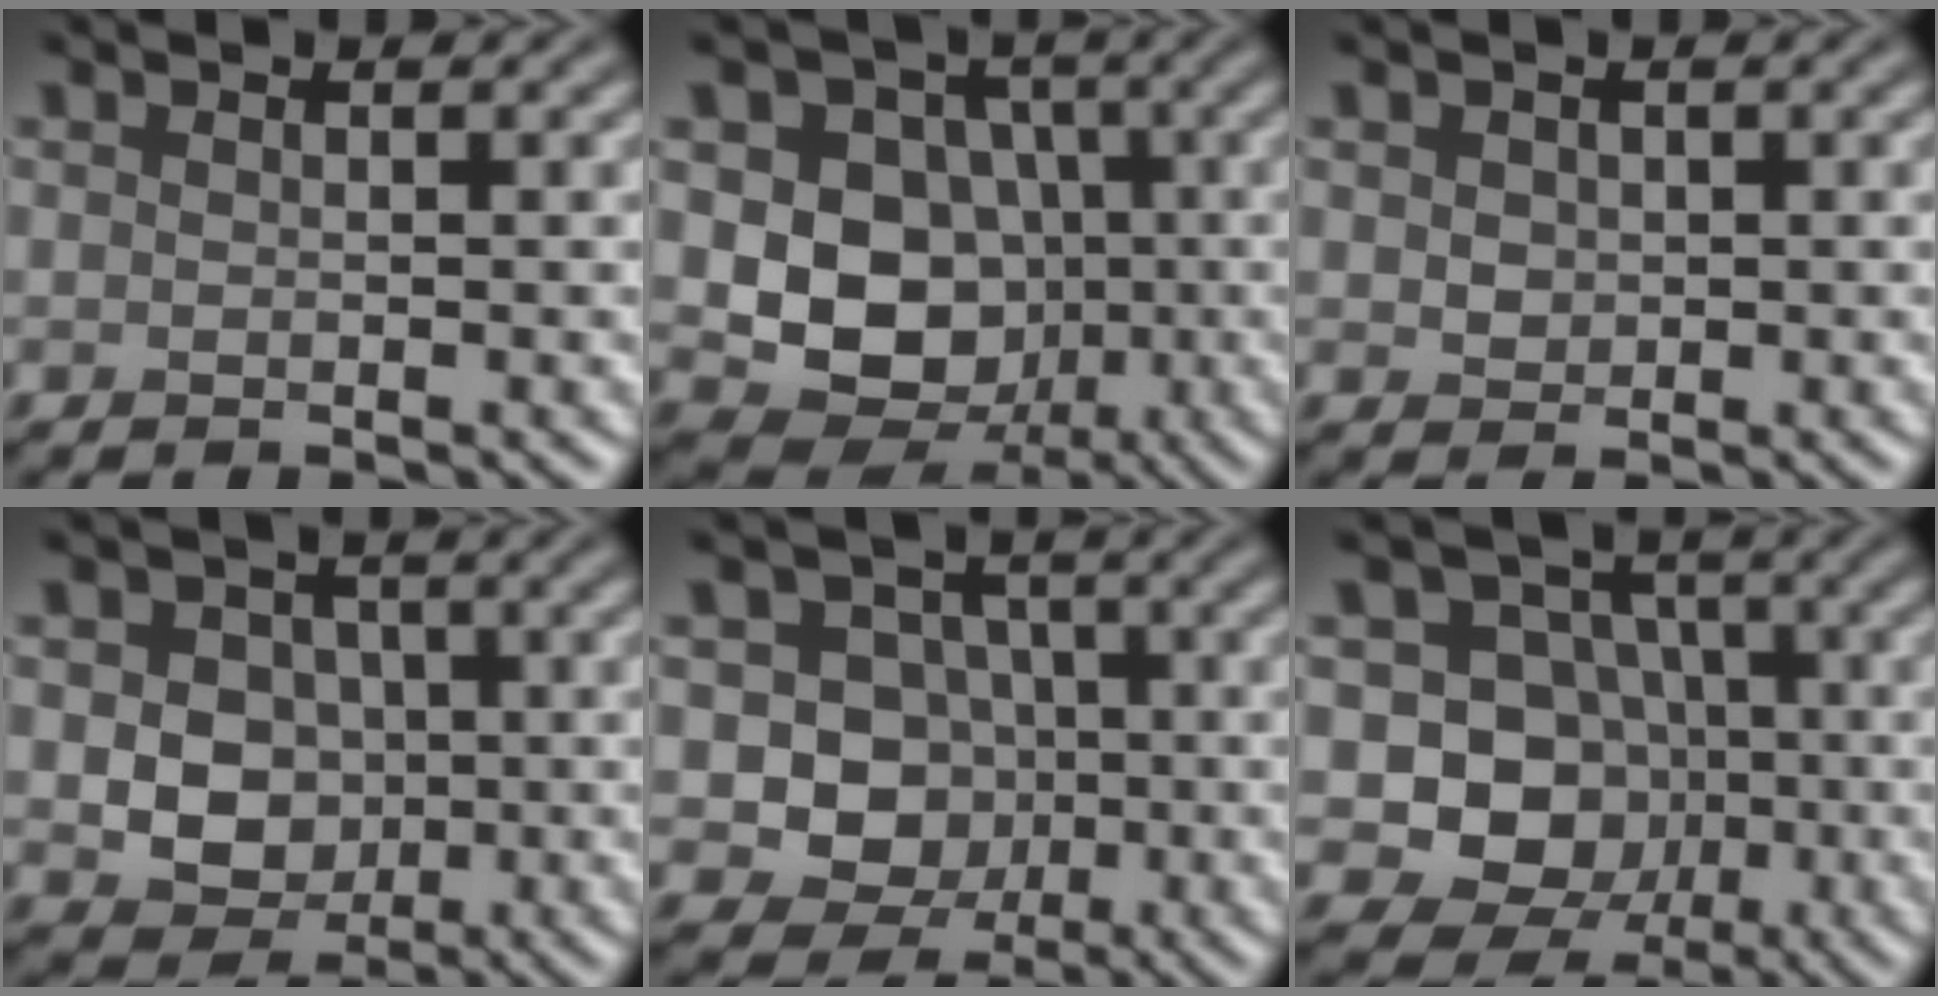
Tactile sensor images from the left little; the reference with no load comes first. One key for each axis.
{"total": 8.7, "fx": -0.4, "fy": 7.5, "fz": 4.5, "tx": -0.063, "ty": -0.009, "tz": -0.019}
{"total": 1.4, "fx": 0.3, "fy": 1.3, "fz": 0.6, "tx": -0.010, "ty": -0.003, "tz": 0.009}
{"total": 5.7, "fx": 0.0, "fy": 4.8, "fz": 3.0, "tx": -0.037, "ty": 0.012, "tz": -0.013}
{"total": 6.7, "fx": 0.0, "fy": 6.2, "fz": 2.4, "tx": -0.025, "ty": 0.014, "tz": -0.024}
{"total": 8.8, "fx": -1.0, "fy": 8.1, "fz": 3.4, "tx": -0.051, "ty": 0.011, "tz": -0.044}